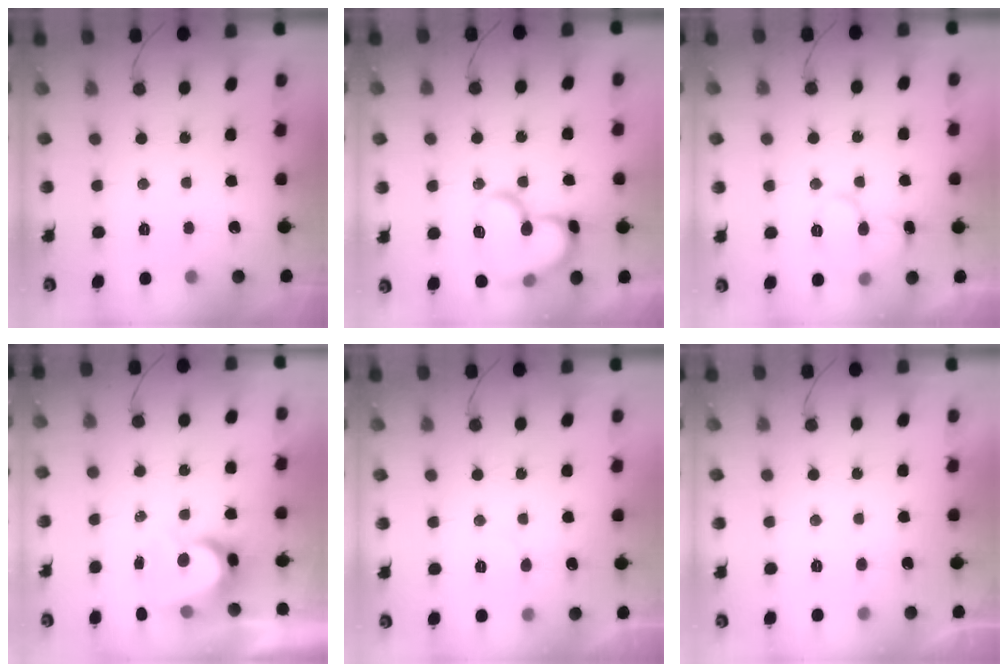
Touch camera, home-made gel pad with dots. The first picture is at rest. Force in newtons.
{"total": 16.4, "press": 16.3, "slide": 1.6}
{"total": 11.3, "press": 11.3, "slide": 1.1}
{"total": 8.1, "press": 8.1, "slide": 0.7}
{"total": 5.0, "press": 5.0, "slide": 0.3}
{"total": 3.8, "press": 3.8, "slide": 0.3}